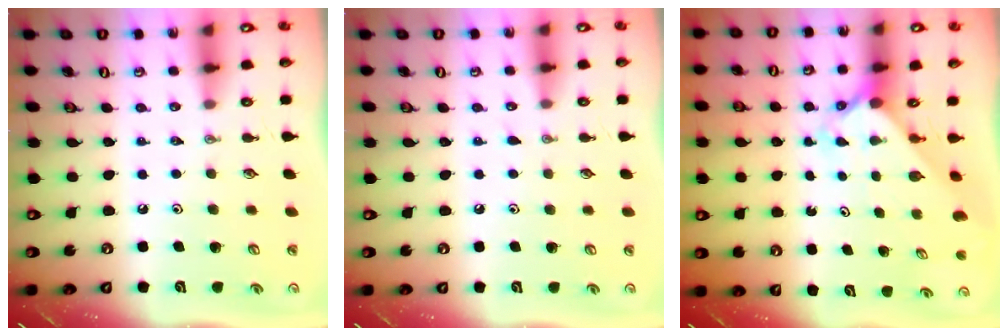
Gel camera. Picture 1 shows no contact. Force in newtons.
{"total": 3.0, "press": 2.9, "slide": 0.4}
{"total": 2.3, "press": 2.3, "slide": 0.2}